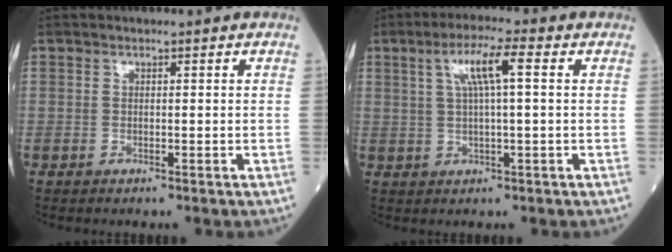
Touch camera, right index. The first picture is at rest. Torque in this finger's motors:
{"motor_torque": [0.20, 0.12, 0.15, 0.09]}